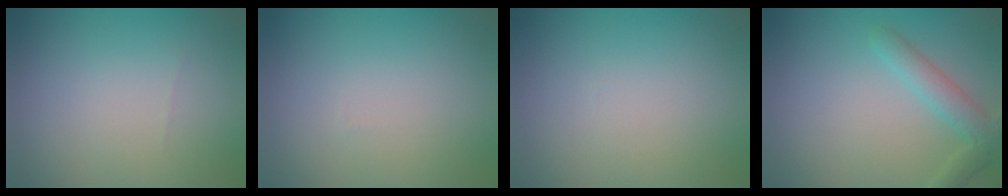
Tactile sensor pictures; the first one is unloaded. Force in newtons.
{"total": 0.0}
{"total": 0.0}
{"total": 3.0, "press": 3.0, "slide": 0.2}